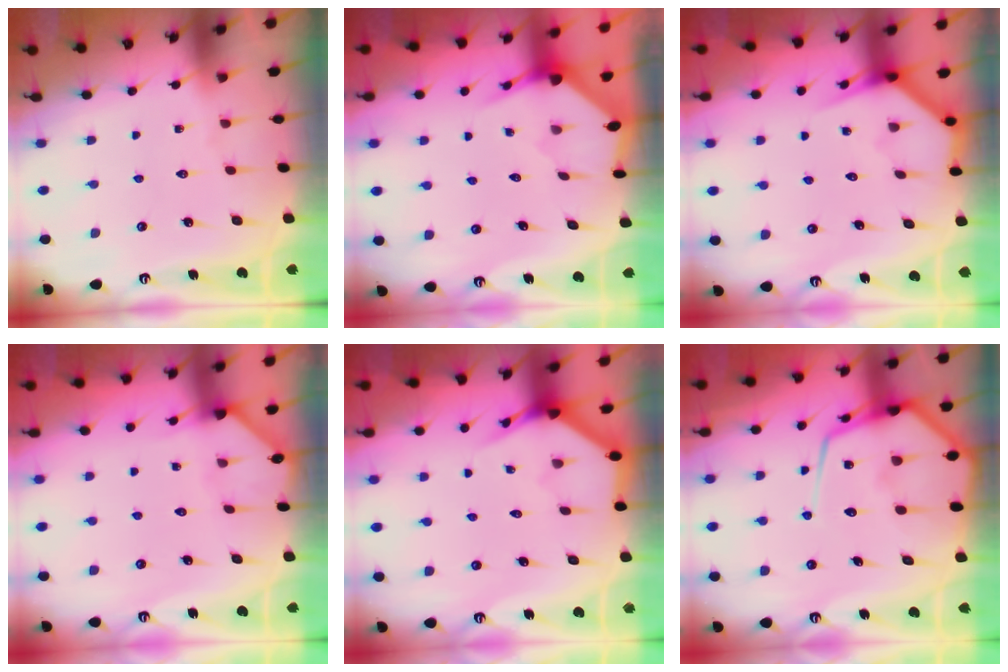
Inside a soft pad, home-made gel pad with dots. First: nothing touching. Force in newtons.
{"total": 3.1, "press": 3.1, "slide": 0.1}
{"total": 3.8, "press": 3.8, "slide": 0.1}
{"total": 2.0, "press": 2.0, "slide": 0.1}
{"total": 3.9, "press": 3.9, "slide": 0.3}
{"total": 15.7, "press": 15.6, "slide": 1.7}